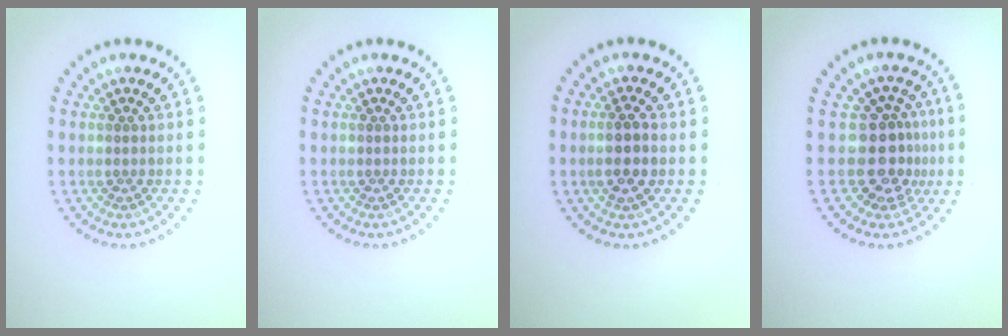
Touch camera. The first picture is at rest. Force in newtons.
{"total": 0.0}
{"total": 2.0, "press": 1.9, "slide": 0.6}
{"total": 3.5, "press": 2.5, "slide": 2.3}